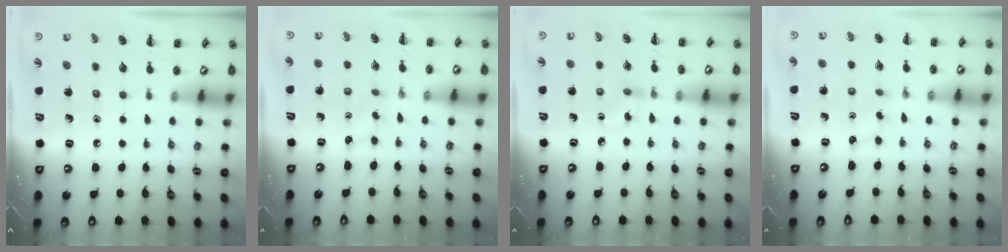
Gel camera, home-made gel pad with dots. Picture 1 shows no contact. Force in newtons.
{"total": 2.2, "press": 2.1, "slide": 0.8}
{"total": 2.2, "press": 2.0, "slide": 0.9}
{"total": 2.2, "press": 2.1, "slide": 0.8}